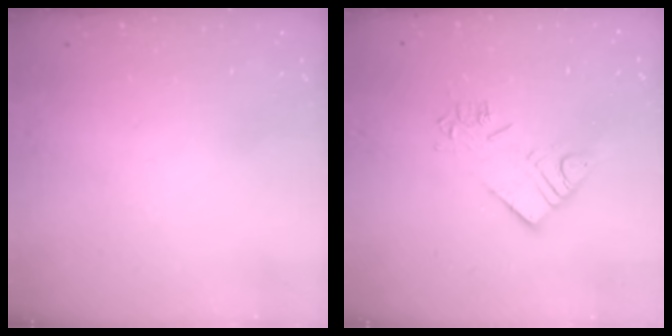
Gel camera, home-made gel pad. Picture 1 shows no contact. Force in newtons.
{"total": 11.0, "press": 11.0, "slide": 1.0}